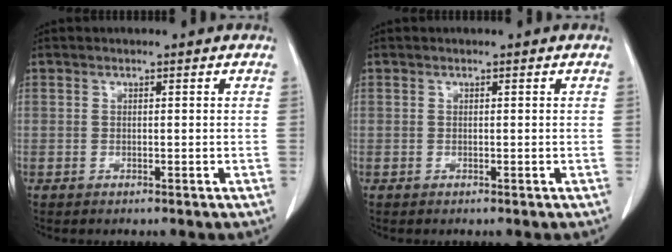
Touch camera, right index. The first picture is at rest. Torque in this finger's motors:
{"motor_torque": [0.00, 0.00, 0.00, 0.00]}